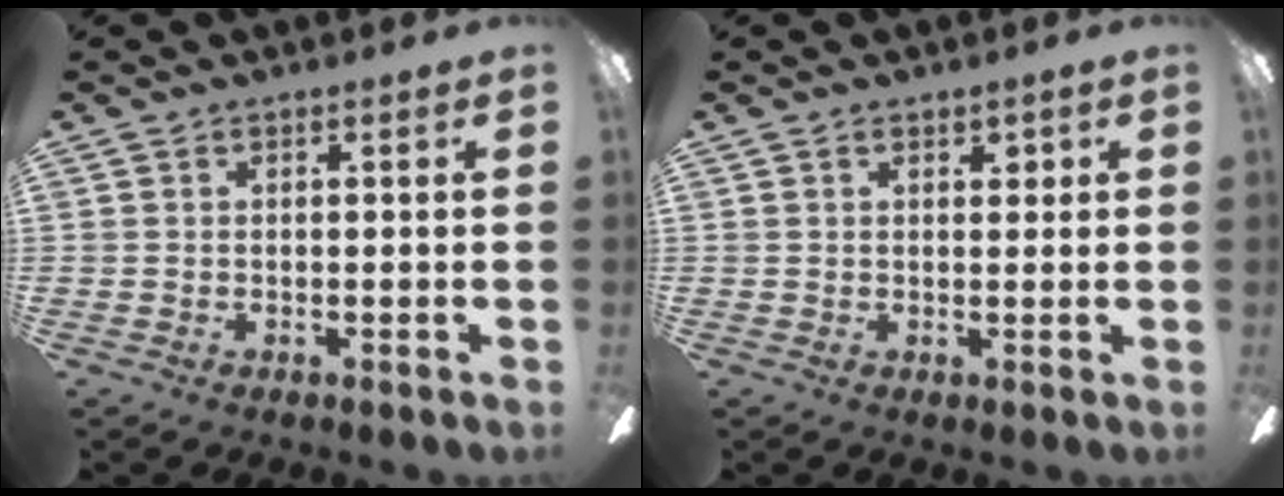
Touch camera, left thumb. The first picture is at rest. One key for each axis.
{"total": 2.0, "fx": 1.1, "fy": 1.2, "fz": 1.2, "tx": -0.010, "ty": -0.002, "tz": 0.015}